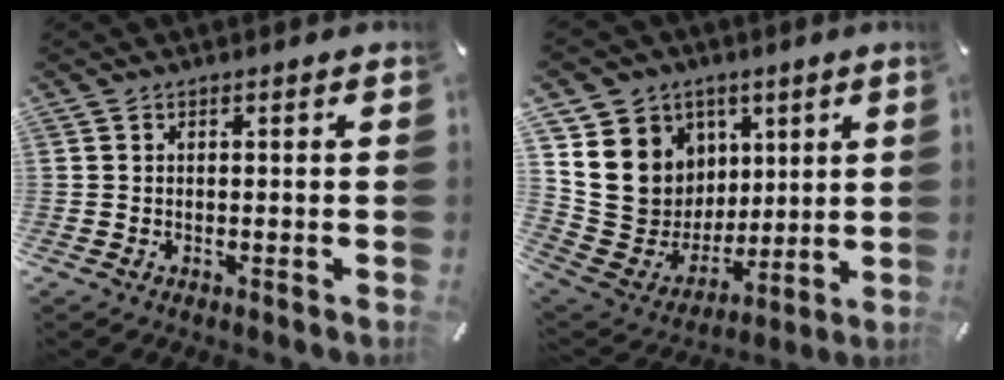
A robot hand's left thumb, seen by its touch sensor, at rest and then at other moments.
{"total": 14.8, "force": [4.3, 13.8, 3.3], "torque": [-0.051, -0.039, 0.104]}